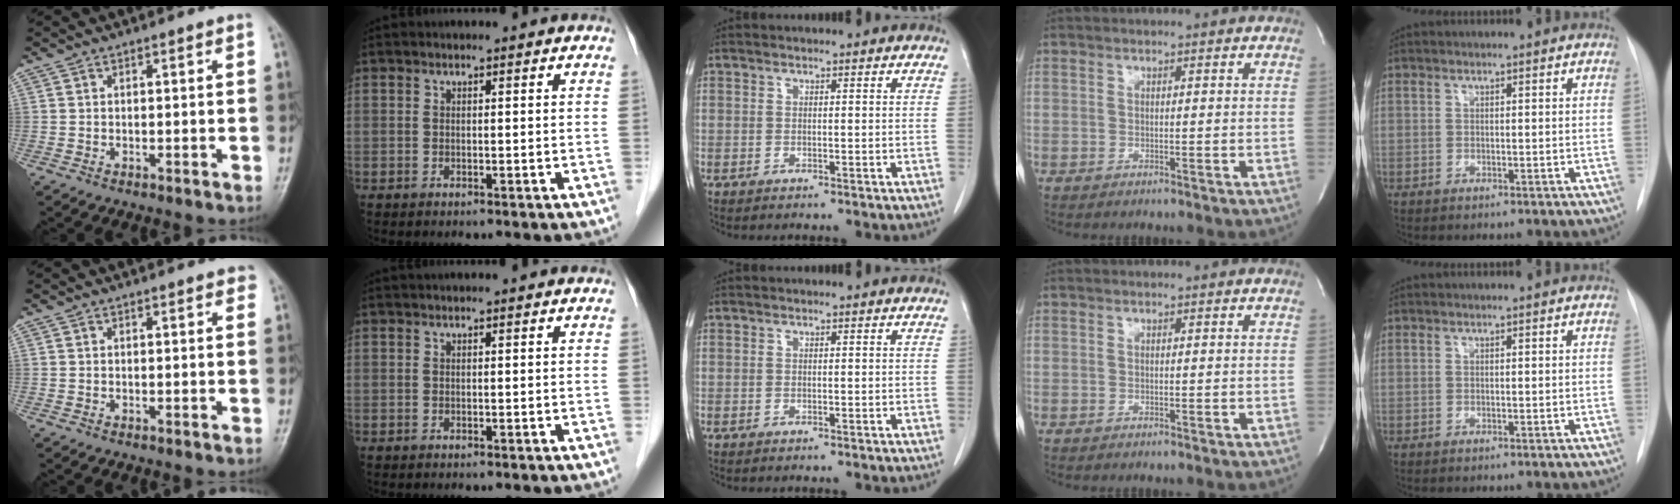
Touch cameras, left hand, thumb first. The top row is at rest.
{"thumb": {"total": 1.4, "force": [1.0, 0.7, 0.7], "torque": [0.001, 0.000, 0.007]}, "index": {"total": 1.5, "force": [1.5, -0.1, 0.5], "torque": [-0.009, 0.019, 0.022]}}